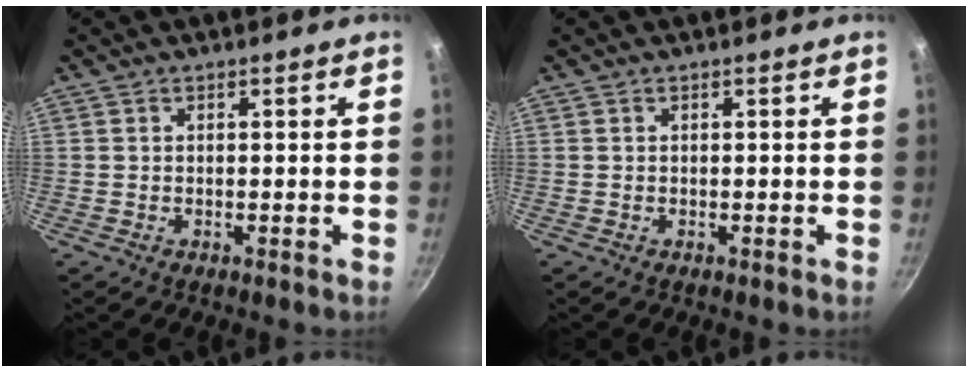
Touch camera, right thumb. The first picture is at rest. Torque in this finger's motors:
{"motor_torque": [0.00, 0.00, -0.13, 0.15, 0.00]}